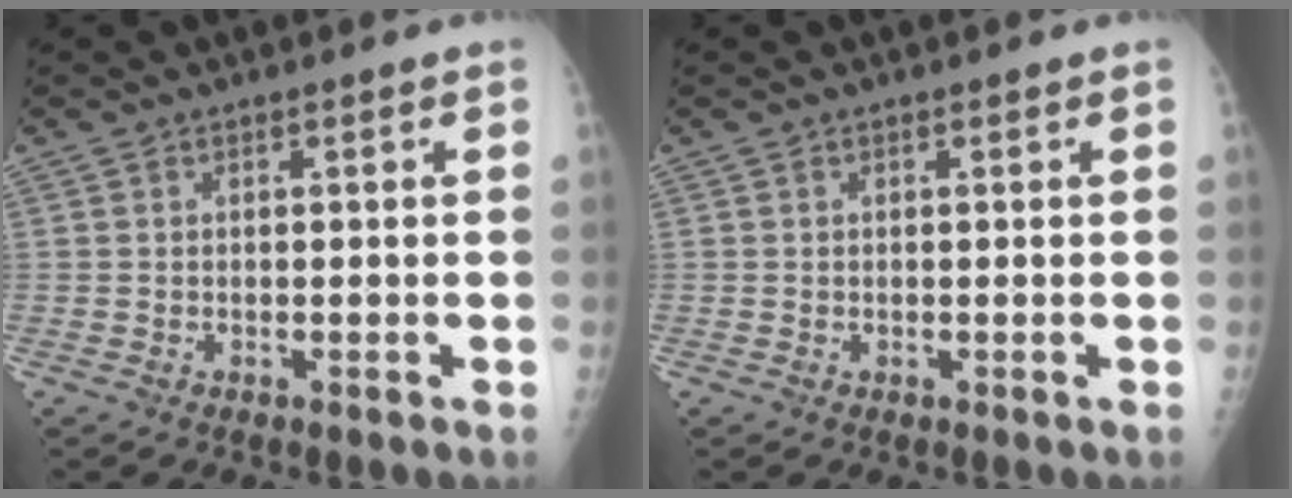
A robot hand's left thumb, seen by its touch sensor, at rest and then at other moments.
{"total": 0.0}